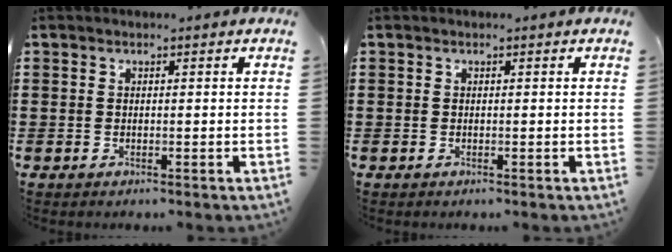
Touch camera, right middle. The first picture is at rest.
{"total": 0.0}